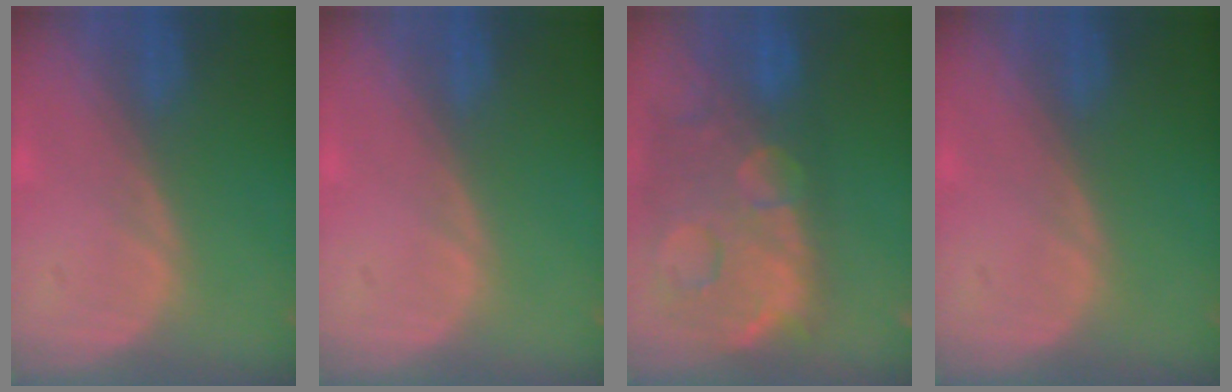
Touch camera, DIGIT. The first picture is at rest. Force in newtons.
{"total": 0.0}
{"total": 14.5, "press": 11.7, "slide": 8.5}
{"total": 0.0}